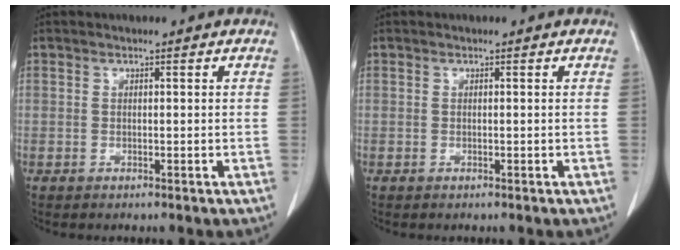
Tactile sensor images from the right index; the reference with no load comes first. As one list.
[{"total": 0.0}]